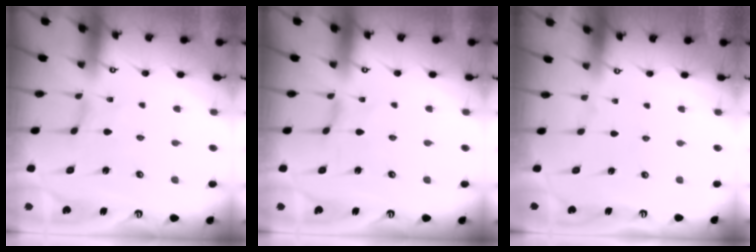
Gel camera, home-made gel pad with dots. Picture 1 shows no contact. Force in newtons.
{"total": 0.5, "press": 0.5, "slide": 0.1}
{"total": 0.0}